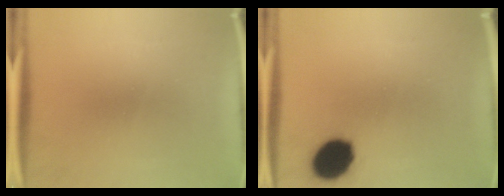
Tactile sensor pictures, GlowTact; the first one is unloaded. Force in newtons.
{"total": 11.6}